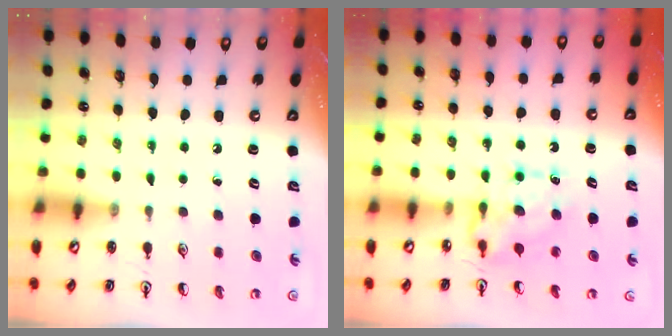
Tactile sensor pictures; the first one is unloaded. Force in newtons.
{"total": 7.5, "press": 7.4, "slide": 0.7}